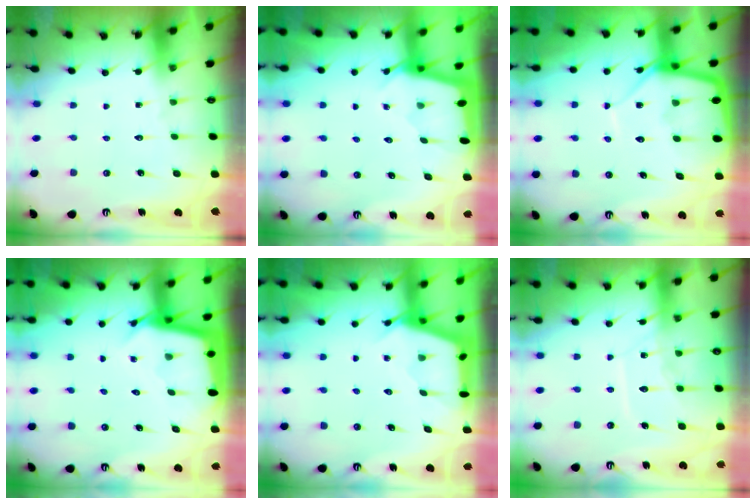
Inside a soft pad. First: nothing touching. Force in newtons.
{"total": 1.9, "press": 1.9, "slide": 0.1}
{"total": 10.5, "press": 10.5, "slide": 0.6}
{"total": 2.9, "press": 2.9, "slide": 0.0}
{"total": 3.0, "press": 3.0, "slide": 0.4}
{"total": 9.6, "press": 9.5, "slide": 1.0}